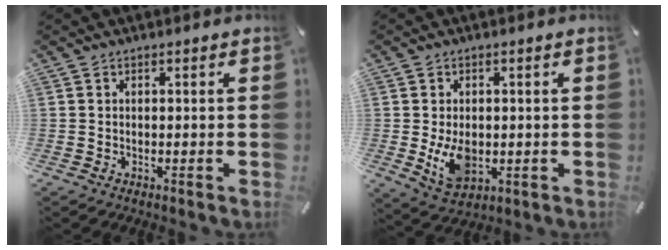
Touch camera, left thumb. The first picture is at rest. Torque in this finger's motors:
{"motor_torque": [1.37, 1.46, 0.93, 0.36, 0.14]}